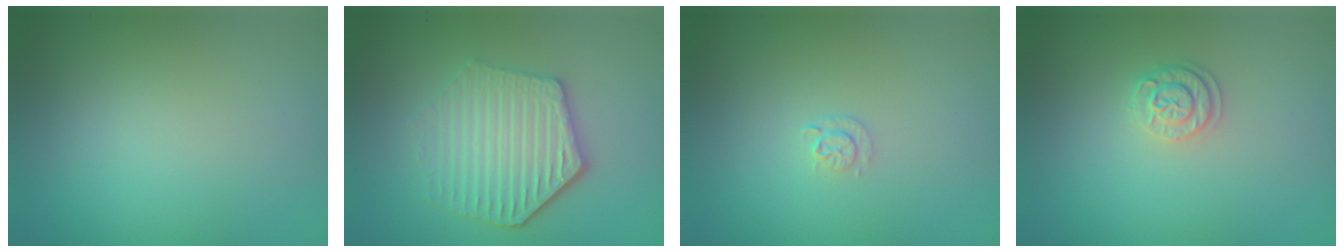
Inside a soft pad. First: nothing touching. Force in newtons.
{"total": 5.4, "press": 4.4, "slide": 3.2}
{"total": 0.9, "press": 0.6, "slide": 0.6}
{"total": 1.7, "press": 1.7, "slide": 0.5}